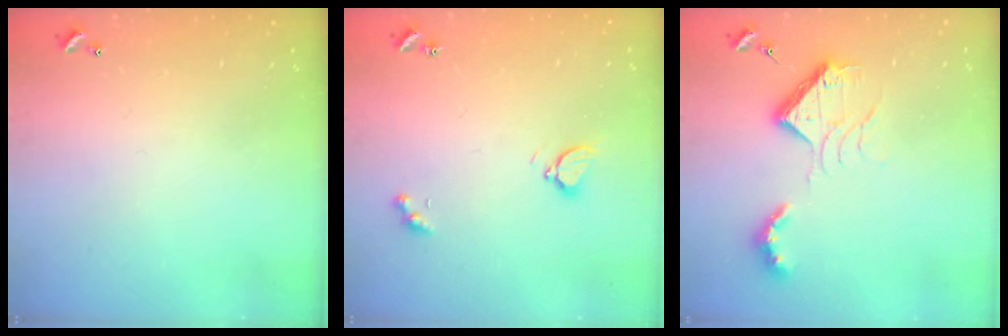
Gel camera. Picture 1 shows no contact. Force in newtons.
{"total": 3.0, "press": 3.0, "slide": 0.5}
{"total": 12.0, "press": 12.0, "slide": 0.4}